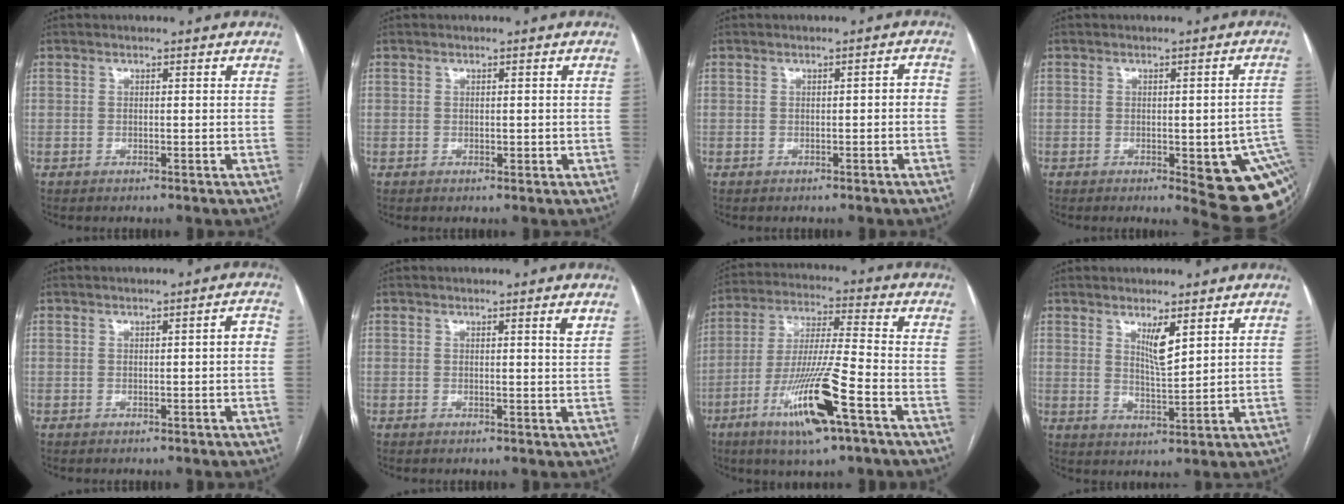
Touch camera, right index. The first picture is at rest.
{"total": 0.9, "force": [0.0, 0.7, 0.7], "torque": [-0.009, 0.001, 0.002]}
{"total": 1.4, "force": [-0.4, 0.5, 1.2], "torque": [-0.012, 0.005, -0.005]}
{"total": 14.5, "force": [-4.5, 3.9, 13.2], "torque": [-0.079, 0.009, -0.041]}
{"total": 1.7, "force": [-0.1, 0.3, 1.7], "torque": [-0.018, 0.004, -0.002]}
{"total": 1.5, "force": [0.9, -0.3, 1.2], "torque": [-0.016, -0.005, 0.011]}
{"total": 14.7, "force": [-7.0, 0.8, 12.9], "torque": [-0.253, -0.021, -0.124]}
{"total": 4.4, "force": [2.4, 0.6, 3.6], "torque": [-0.067, -0.012, 0.049]}